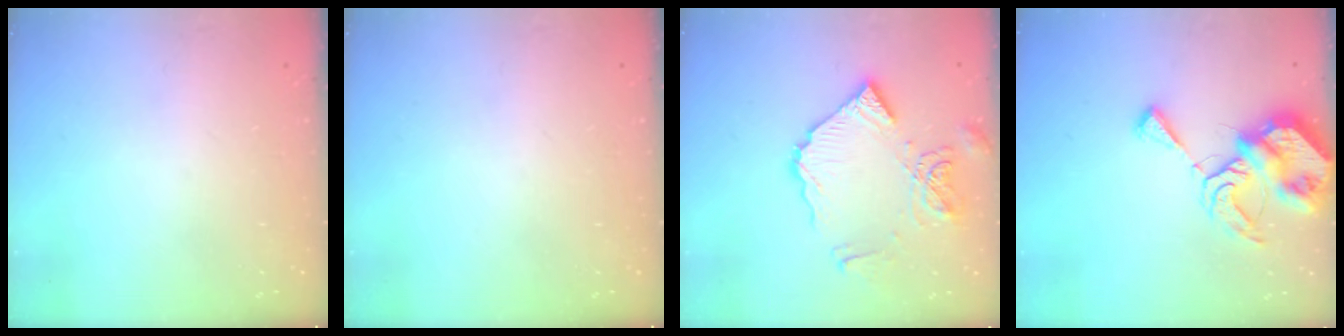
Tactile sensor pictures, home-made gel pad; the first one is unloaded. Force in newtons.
{"total": 0.0}
{"total": 14.1, "press": 14.0, "slide": 1.6}
{"total": 9.3, "press": 9.2, "slide": 1.2}